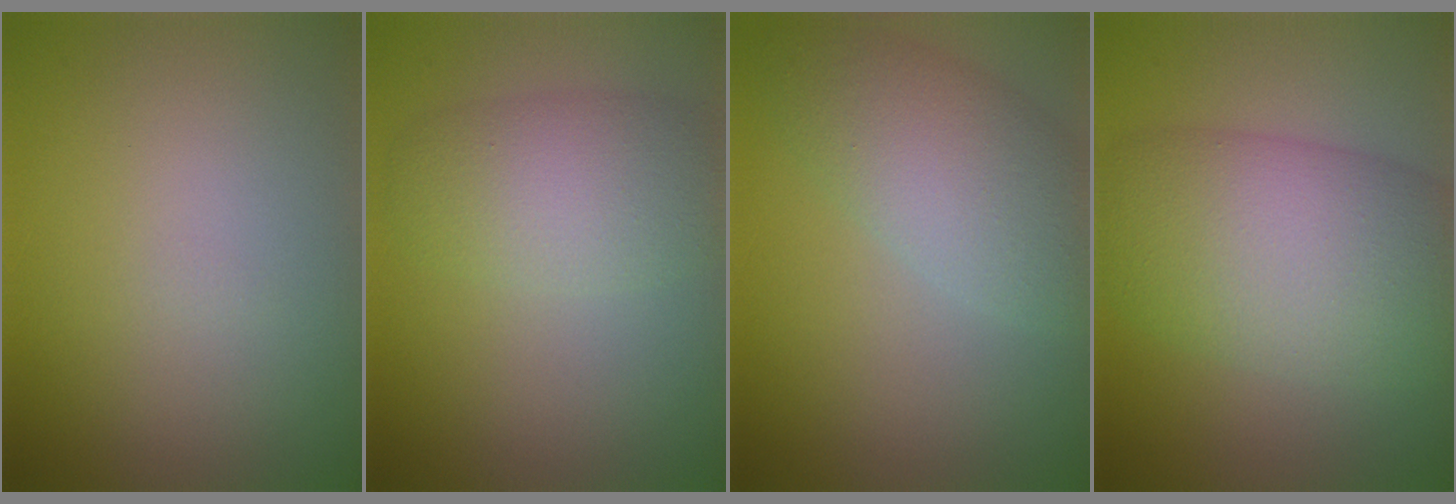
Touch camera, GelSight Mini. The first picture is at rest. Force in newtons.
{"total": 4.9, "press": 4.9, "slide": 0.1}
{"total": 5.6, "press": 5.6, "slide": 0.5}
{"total": 9.6, "press": 9.6, "slide": 0.2}